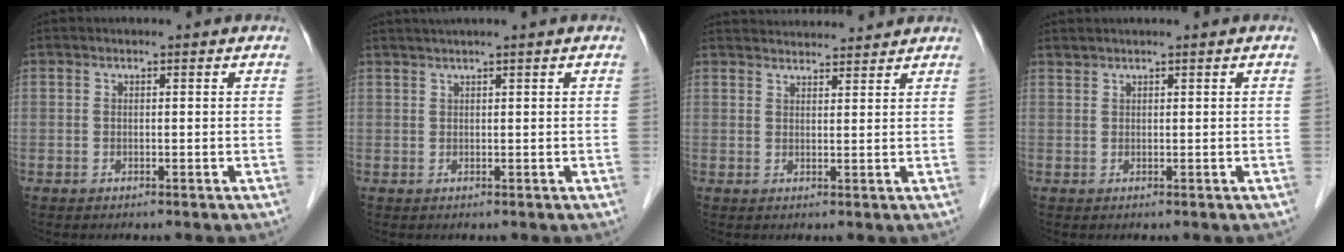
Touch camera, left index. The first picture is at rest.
{"total": 2.6, "force": [2.3, -0.5, 1.1], "torque": [-0.012, 0.026, 0.044]}
{"total": 8.0, "force": [7.9, 1.2, 1.1], "torque": [-0.014, 0.028, 0.104]}
{"total": 1.2, "force": [1.2, 0.0, 0.1], "torque": [-0.005, 0.012, 0.027]}